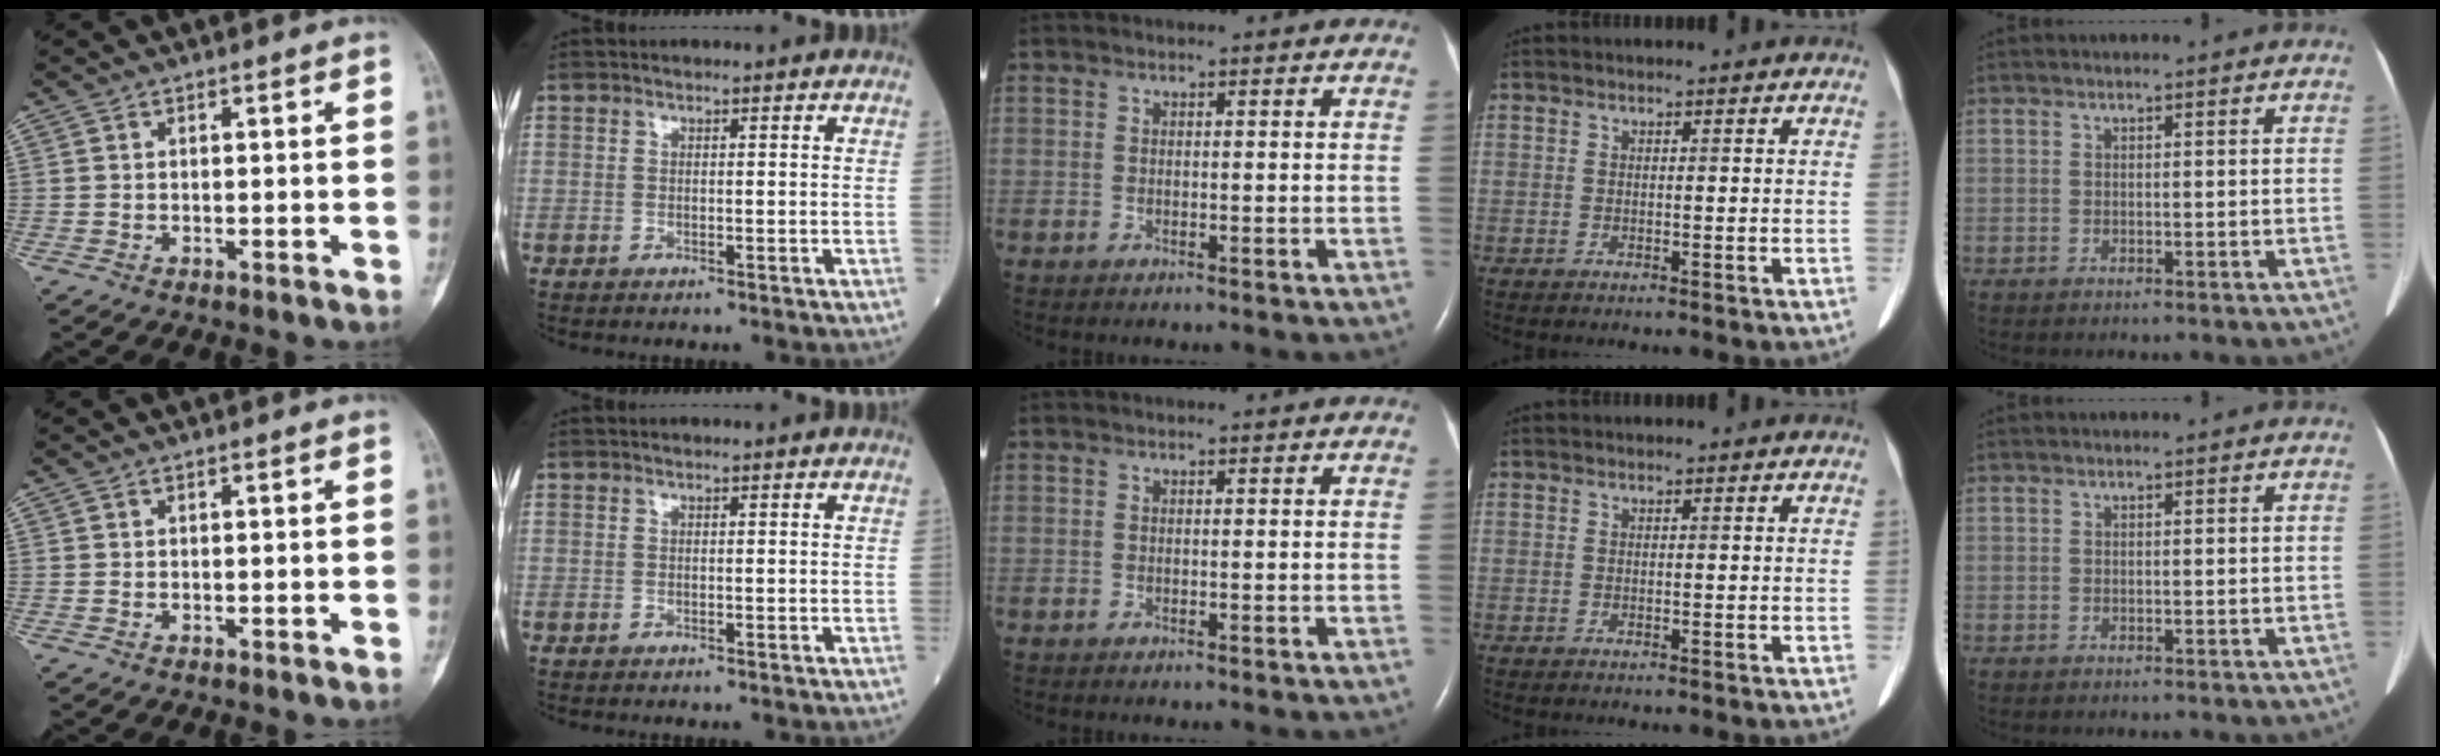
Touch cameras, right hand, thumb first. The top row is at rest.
{}